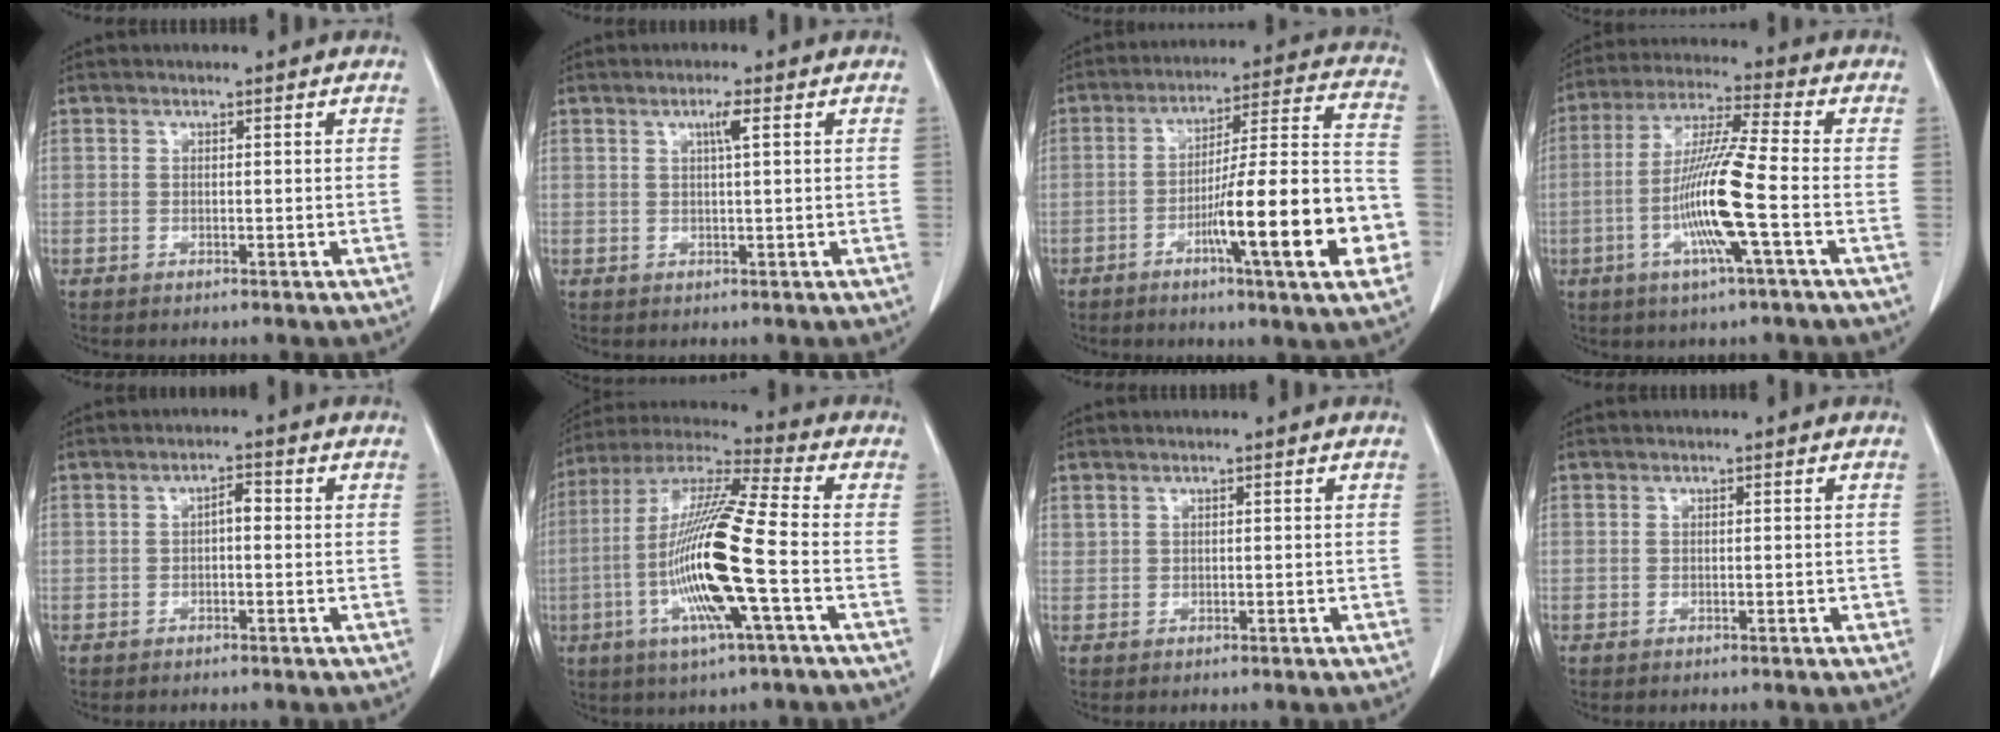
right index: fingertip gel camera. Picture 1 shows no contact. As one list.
[{"total": 2.1, "force": [0.8, -0.2, 2.0], "torque": [-0.037, 0.000, 0.013]}, {"total": 19.1, "force": [-6.6, 0.6, 18.0], "torque": [-0.236, 0.008, -0.099]}, {"total": 12.5, "force": [-3.3, -0.5, 12.0], "torque": [-0.238, -0.007, -0.070]}, {"total": 2.0, "force": [-0.1, 0.7, 1.8], "torque": [-0.029, 0.006, -0.003]}, {"total": 17.5, "force": [-4.0, 0.4, 17.0], "torque": [-0.345, -0.009, -0.085]}, {"total": 0.5, "force": [0.3, 0.3, 0.3], "torque": [-0.009, 0.006, 0.011]}, {"total": 0.7, "force": [-0.2, 0.3, 0.6], "torque": [-0.010, 0.002, 0.000]}]